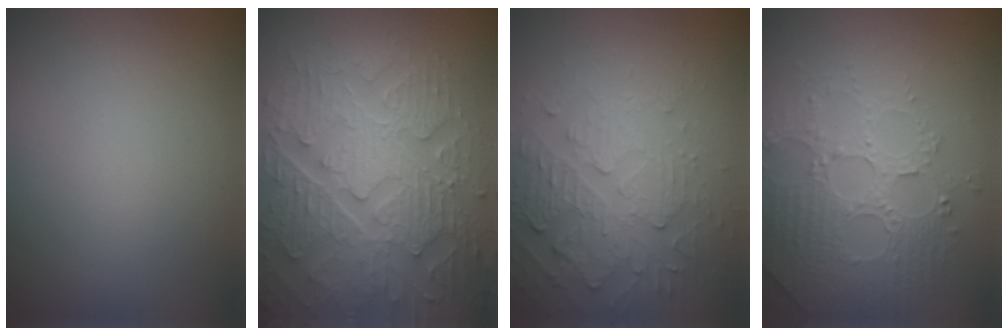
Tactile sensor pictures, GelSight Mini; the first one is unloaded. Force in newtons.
{"total": 9.4, "press": 6.9, "slide": 6.4}
{"total": 4.1, "press": 3.5, "slide": 2.2}
{"total": 4.1, "press": 3.9, "slide": 1.2}